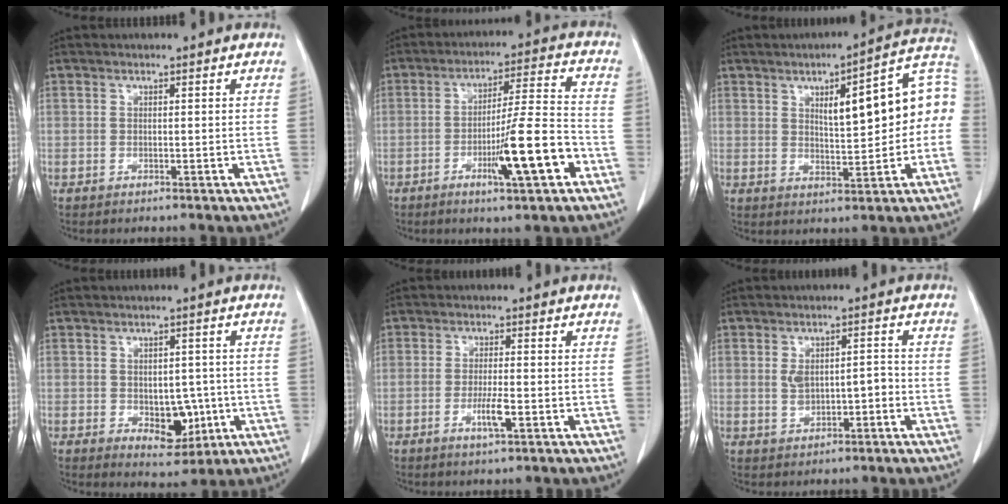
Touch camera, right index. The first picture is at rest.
{"total": 11.8, "force": [-4.7, 0.3, 10.8], "torque": [-0.177, -0.005, -0.075]}
{"total": 13.5, "force": [1.4, 3.5, 13.0], "torque": [-0.174, 0.041, 0.022]}
{"total": 6.1, "force": [-1.3, 3.7, 4.7], "torque": [-0.054, 0.001, -0.006]}
{"total": 3.8, "force": [-1.4, 0.3, 3.5], "torque": [-0.067, -0.005, -0.025]}
{"total": 4.4, "force": [-0.5, 2.3, 3.8], "torque": [-0.069, 0.015, 0.000]}